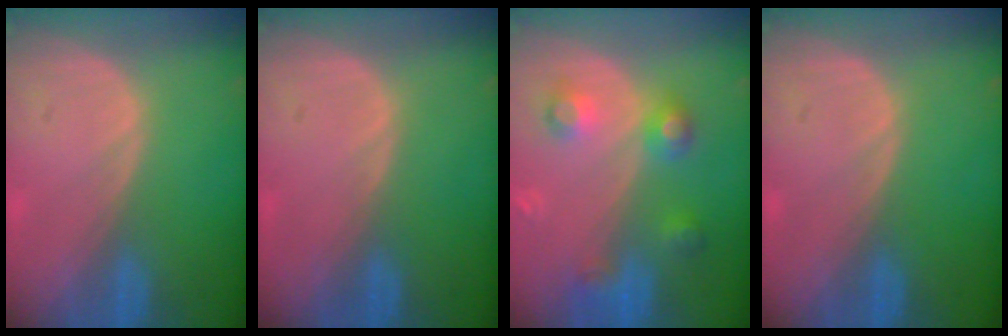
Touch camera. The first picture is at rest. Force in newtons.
{"total": 0.0}
{"total": 5.6, "press": 5.6, "slide": 0.4}
{"total": 0.0}